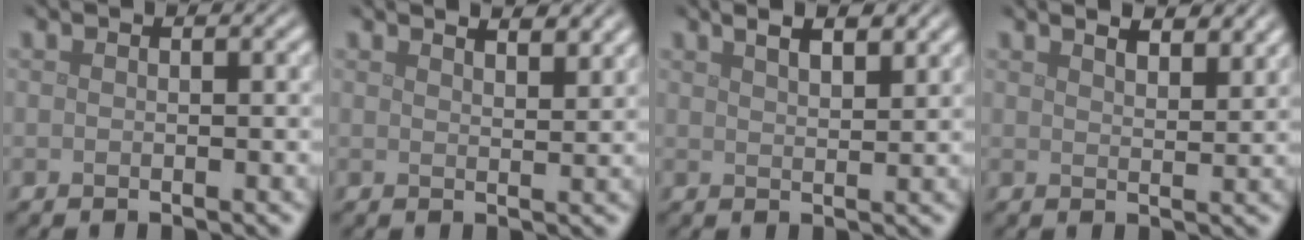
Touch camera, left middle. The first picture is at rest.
{"total": 4.2, "force": [3.3, 1.3, 2.2], "torque": [-0.007, 0.016, 0.021]}
{"total": 5.0, "force": [3.4, 1.9, 3.1], "torque": [-0.027, 0.026, 0.024]}
{"total": 4.7, "force": [3.6, 1.6, 2.5], "torque": [-0.021, 0.018, 0.025]}